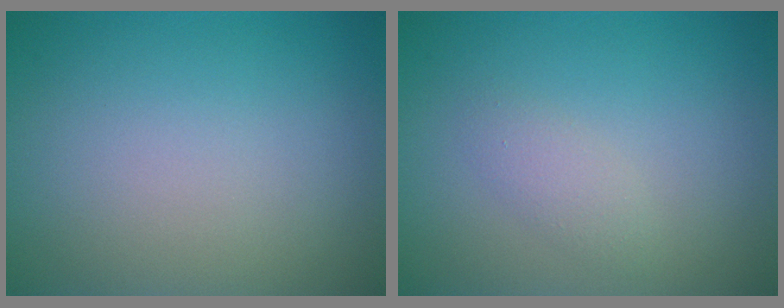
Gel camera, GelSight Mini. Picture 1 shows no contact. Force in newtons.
{"total": 1.4, "press": 1.4, "slide": 0.1}